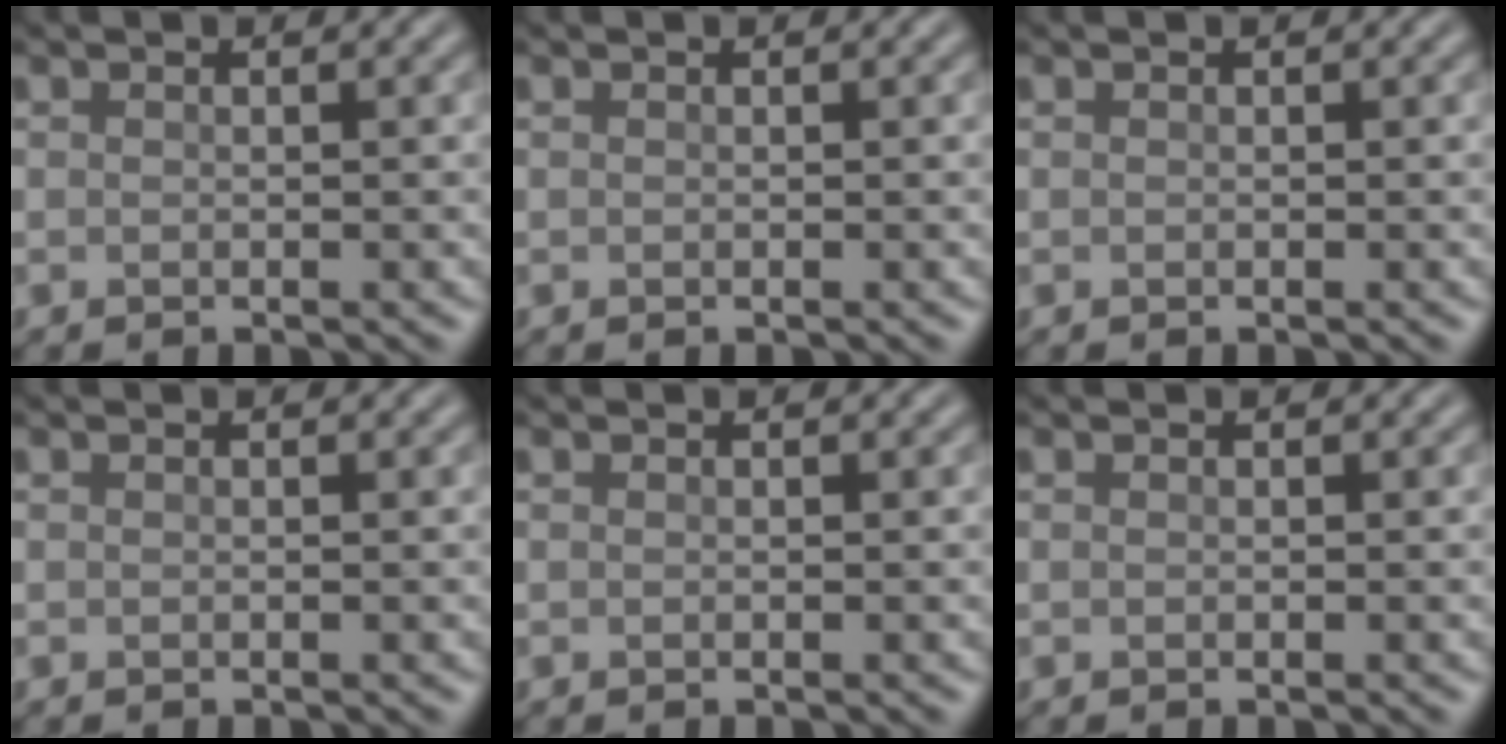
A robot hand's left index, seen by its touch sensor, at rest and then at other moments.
{"total": 0.0}
{"total": 0.0}
{"total": 0.0}
{"total": 0.0}
{"total": 0.0}